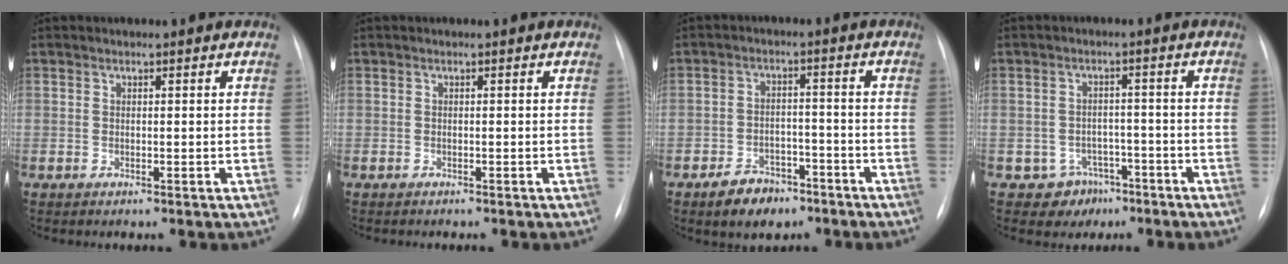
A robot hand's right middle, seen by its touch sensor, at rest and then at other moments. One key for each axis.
{"total": 0.8, "fx": -0.7, "fy": 0.2, "fz": 0.3, "tx": -0.004, "ty": 0.000, "tz": -0.008}
{"total": 6.3, "fx": -4.3, "fy": 3.6, "fz": 2.8, "tx": -0.051, "ty": 0.005, "tz": -0.065}
{"total": 4.8, "fx": -2.8, "fy": 3.9, "fz": 0.1, "tx": 0.007, "ty": 0.015, "tz": -0.034}